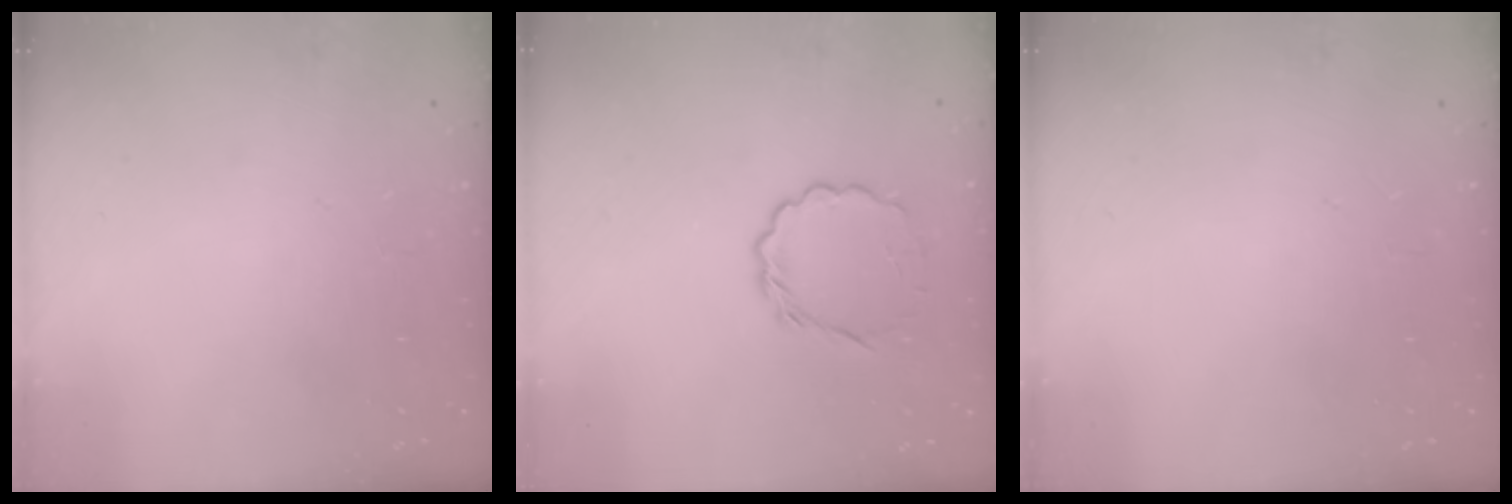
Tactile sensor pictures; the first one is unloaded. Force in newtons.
{"total": 4.5, "press": 4.2, "slide": 1.4}
{"total": 0.0}